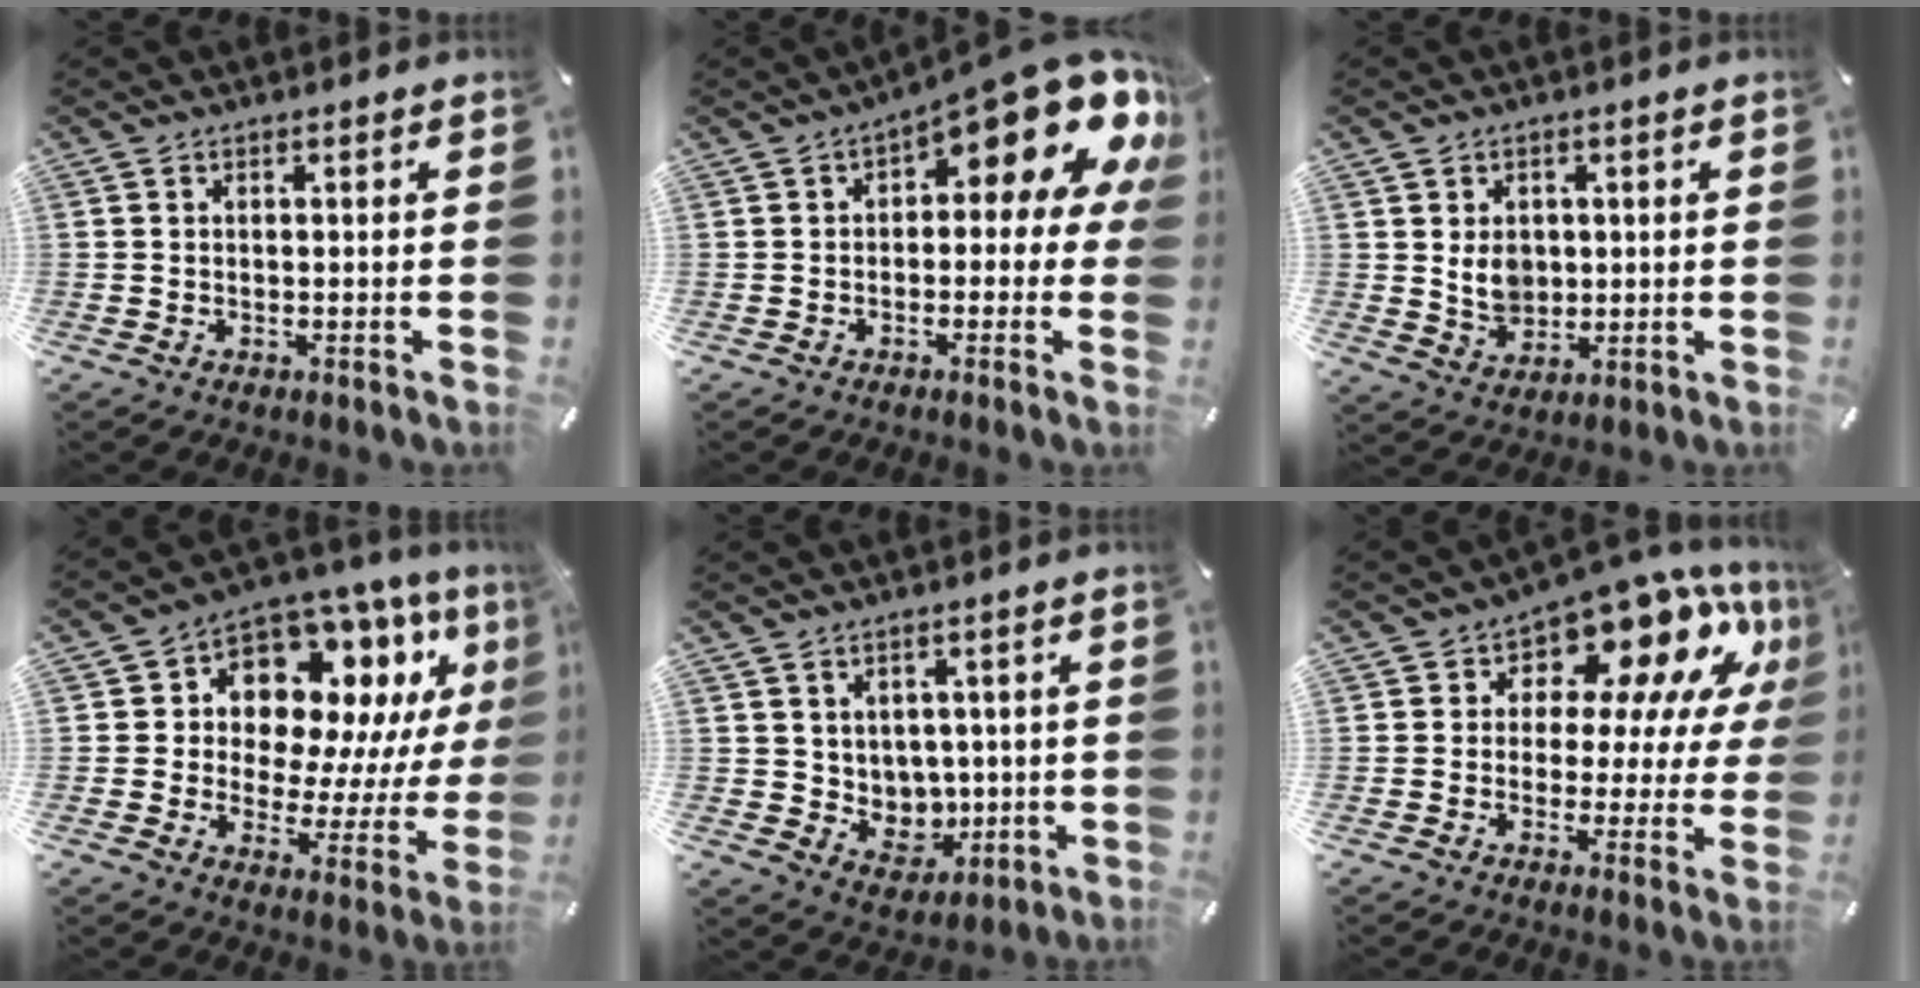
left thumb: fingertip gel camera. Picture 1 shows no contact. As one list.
[{"total": 16.0, "force": [8.4, 5.6, 12.4], "torque": [-0.163, -0.070, 0.136]}, {"total": 6.3, "force": [1.2, 5.5, 2.8], "torque": [-0.040, -0.005, 0.018]}, {"total": 13.6, "force": [8.3, 8.7, 6.5], "torque": [-0.107, -0.073, 0.150]}, {"total": 7.1, "force": [3.7, 6.0, 0.1], "torque": [-0.009, -0.036, 0.077]}, {"total": 13.9, "force": [9.4, 7.0, 7.5], "torque": [-0.114, -0.074, 0.158]}]